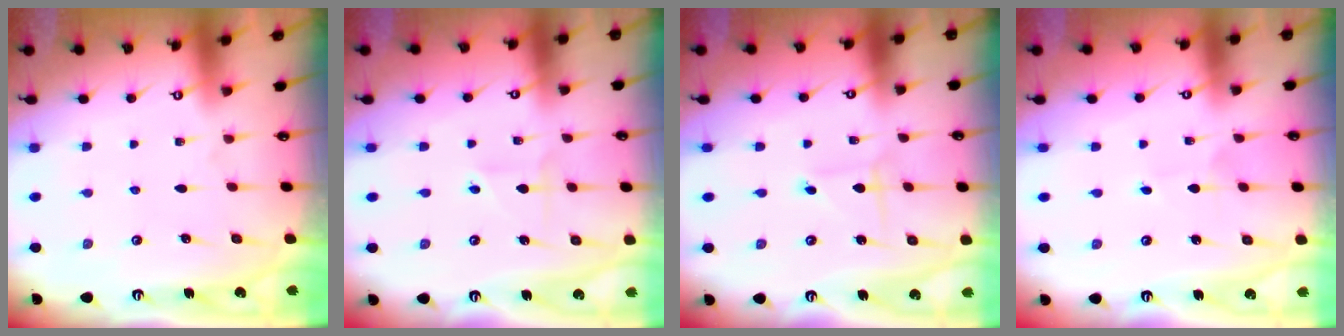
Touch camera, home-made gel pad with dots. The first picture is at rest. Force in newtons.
{"total": 2.0, "press": 2.0, "slide": 0.5}
{"total": 1.1, "press": 1.1, "slide": 0.1}
{"total": 1.5, "press": 1.5, "slide": 0.1}